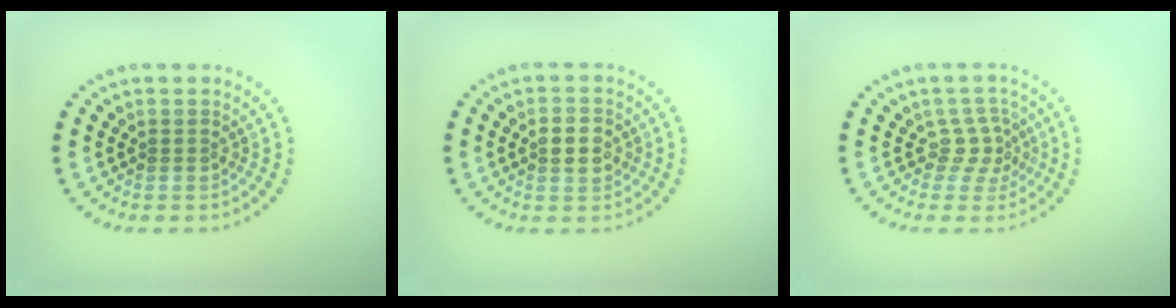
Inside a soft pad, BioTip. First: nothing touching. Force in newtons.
{"total": 2.3, "press": 2.3, "slide": 0.2}
{"total": 2.2, "press": 1.4, "slide": 1.7}